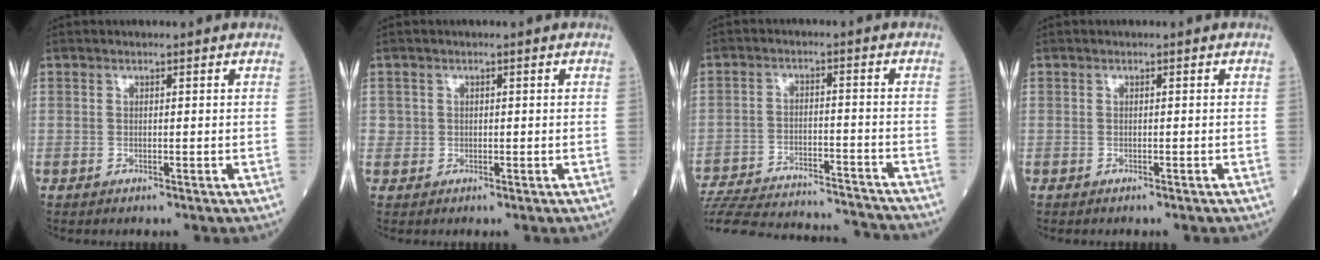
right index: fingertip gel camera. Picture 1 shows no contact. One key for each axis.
{"total": 1.0, "fx": 0.1, "fy": 1.0, "fz": 0.1, "tx": 0.009, "ty": 0.003, "tz": -0.001}
{"total": 24.0, "fx": -22.6, "fy": 2.7, "fz": 7.6, "tx": -0.157, "ty": -0.030, "tz": -0.322}
{"total": 0.8, "fx": -0.8, "fy": 0.0, "fz": 0.4, "tx": -0.006, "ty": -0.001, "tz": -0.009}